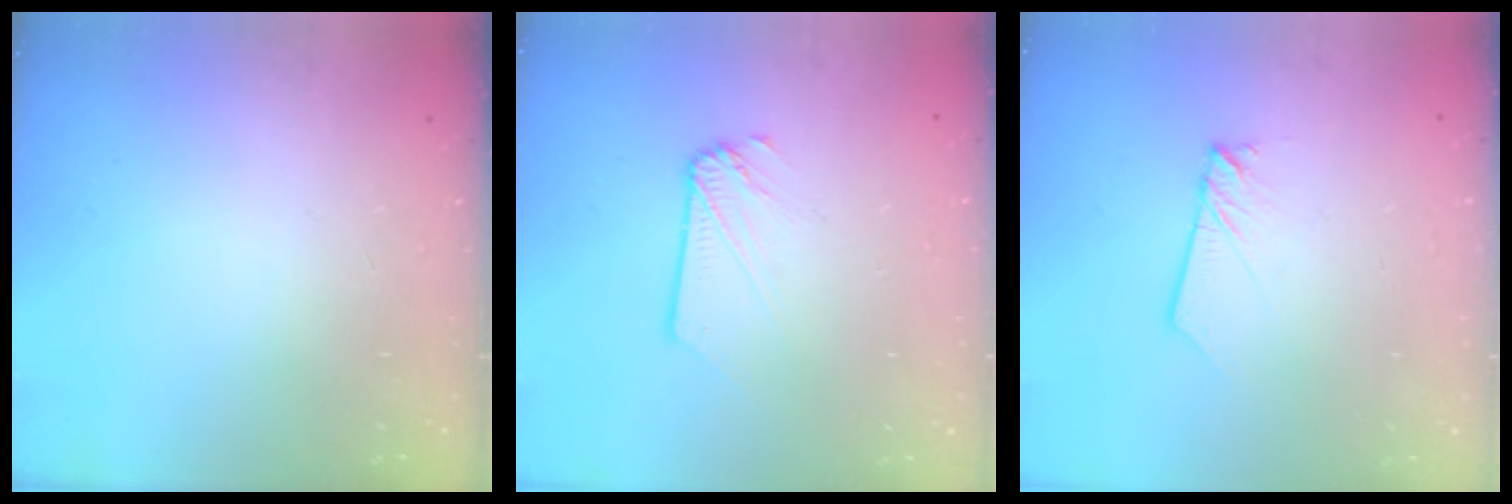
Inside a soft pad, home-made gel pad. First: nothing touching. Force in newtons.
{"total": 2.5, "press": 2.5, "slide": 0.1}
{"total": 2.0, "press": 2.0, "slide": 0.2}